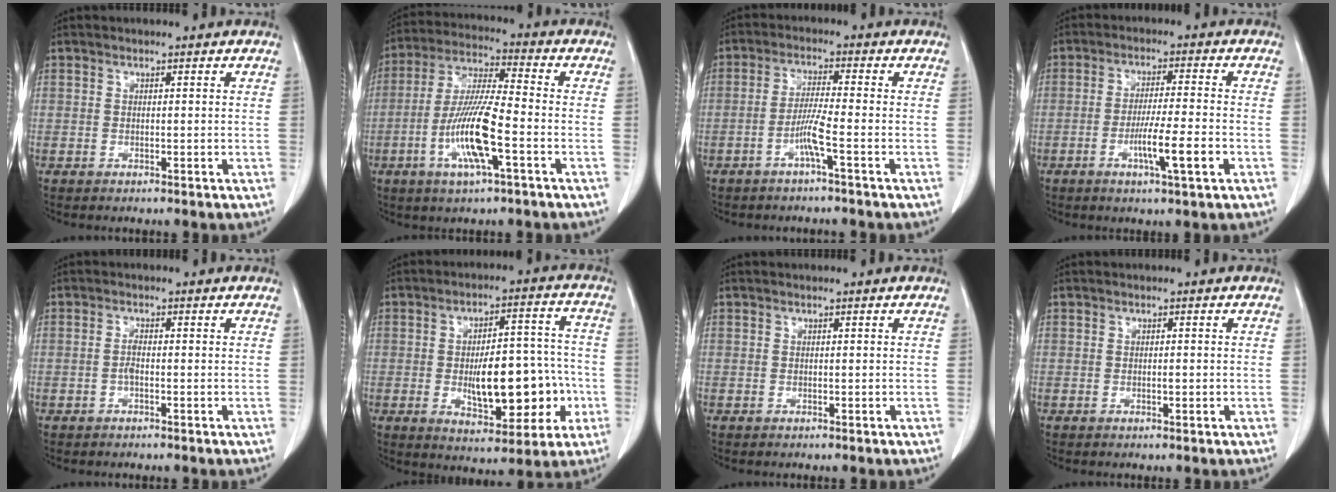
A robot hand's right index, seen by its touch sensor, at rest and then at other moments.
{"total": 12.3, "force": [-4.0, 1.3, 11.6], "torque": [-0.234, -0.007, -0.078]}
{"total": 4.4, "force": [-2.0, -0.5, 3.9], "torque": [-0.081, 0.003, -0.041]}
{"total": 7.6, "force": [-2.8, -0.1, 7.1], "torque": [-0.119, -0.011, -0.049]}
{"total": 1.3, "force": [-0.4, 0.3, 1.2], "torque": [-0.024, 0.002, -0.010]}
{"total": 14.1, "force": [-2.7, 5.8, 12.6], "torque": [-0.185, 0.022, -0.028]}
{"total": 0.0}
{"total": 0.9, "force": [-0.1, 0.2, 0.8], "torque": [-0.016, -0.001, -0.001]}